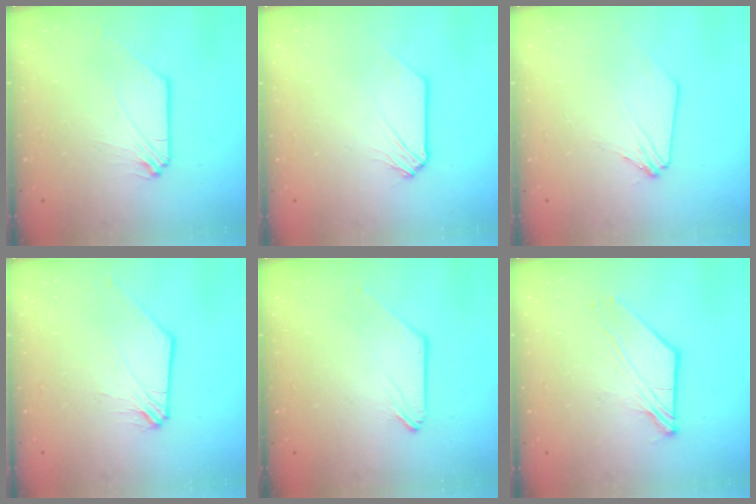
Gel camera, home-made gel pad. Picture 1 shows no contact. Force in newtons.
{"total": 0.0}
{"total": 2.6, "press": 2.5, "slide": 0.4}
{"total": 1.0, "press": 1.0, "slide": 0.2}
{"total": 0.0}
{"total": 6.1, "press": 6.1, "slide": 0.7}